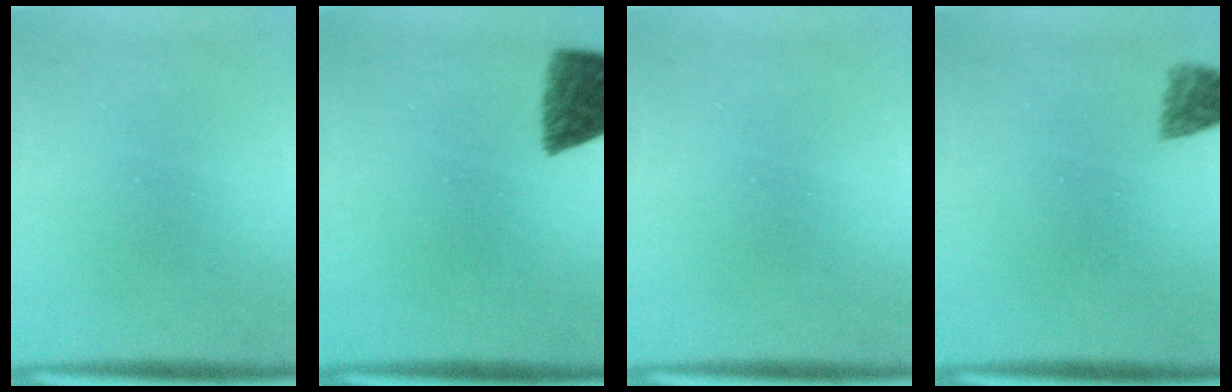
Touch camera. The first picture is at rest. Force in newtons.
{"total": 7.4}
{"total": 0.0}
{"total": 2.0}